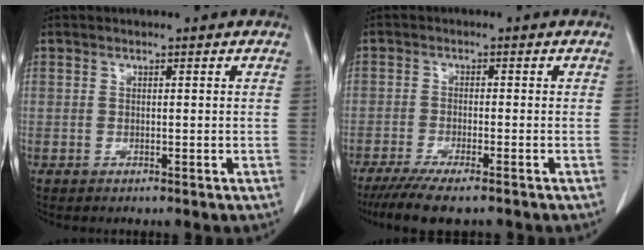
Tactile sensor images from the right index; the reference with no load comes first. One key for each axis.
{"total": 8.7, "fx": -7.0, "fy": 1.0, "fz": 5.0, "tx": -0.076, "ty": -0.019, "tz": -0.111}